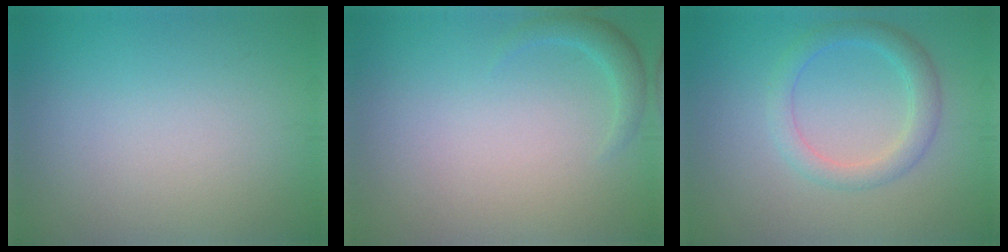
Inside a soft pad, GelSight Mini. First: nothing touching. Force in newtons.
{"total": 1.5, "press": 1.5, "slide": 0.0}
{"total": 2.8, "press": 2.8, "slide": 0.1}